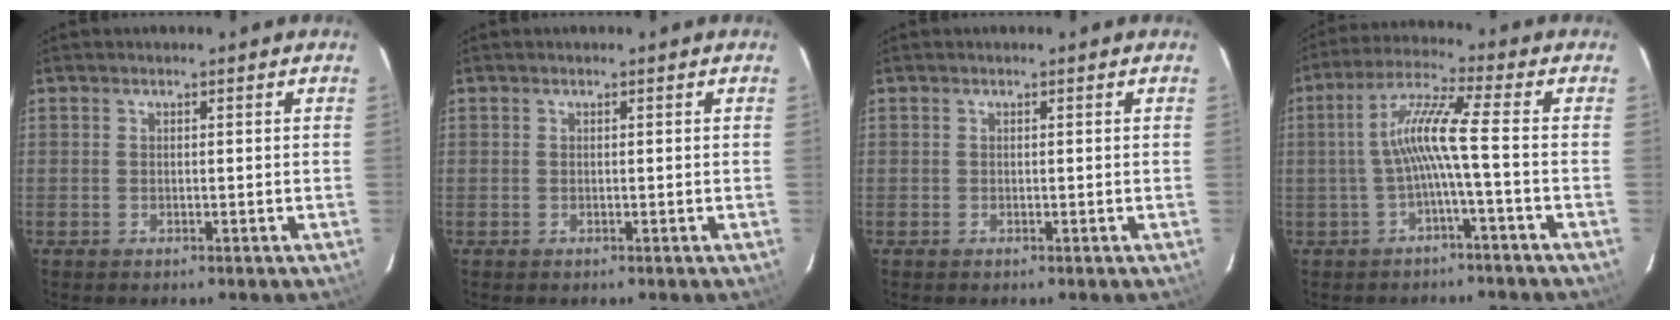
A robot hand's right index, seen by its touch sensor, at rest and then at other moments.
{"total": 0.0}
{"total": 0.0}
{"total": 7.6, "force": [-1.7, -1.0, 7.3], "torque": [-0.160, 0.011, -0.029]}